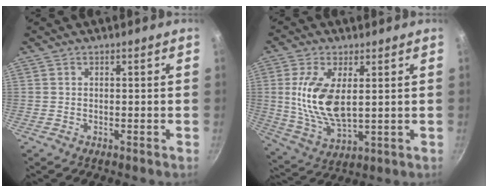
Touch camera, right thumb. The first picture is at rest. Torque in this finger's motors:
{"motor_torque": [1.09, 1.57, 1.40, -0.15, 0.17]}